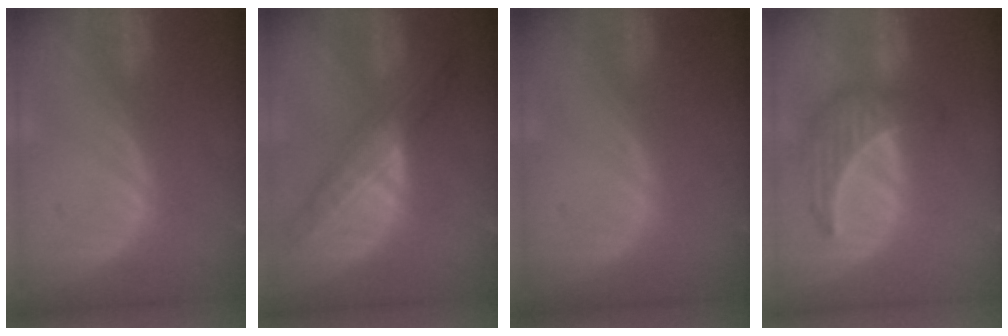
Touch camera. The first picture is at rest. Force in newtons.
{"total": 8.8, "press": 7.6, "slide": 4.4}
{"total": 0.0}
{"total": 6.4, "press": 6.3, "slide": 1.1}